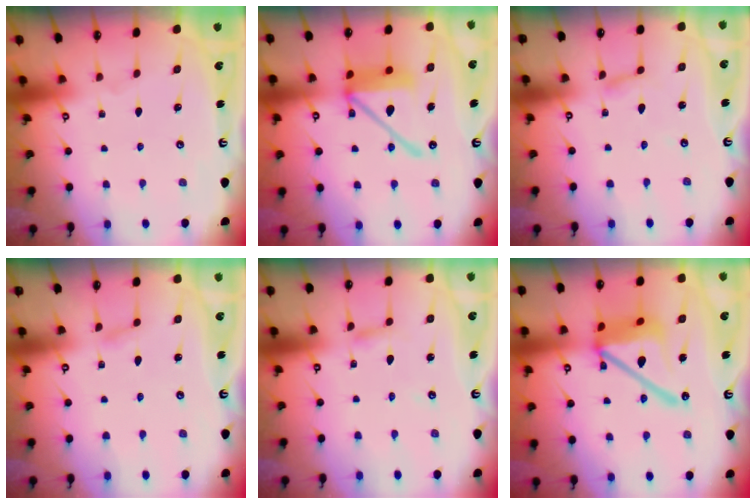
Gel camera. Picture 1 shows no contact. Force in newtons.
{"total": 15.4, "press": 15.2, "slide": 2.3}
{"total": 2.8, "press": 2.7, "slide": 0.3}
{"total": 1.6, "press": 1.6, "slide": 0.1}
{"total": 2.9, "press": 2.9, "slide": 0.1}
{"total": 18.2, "press": 18.1, "slide": 1.9}